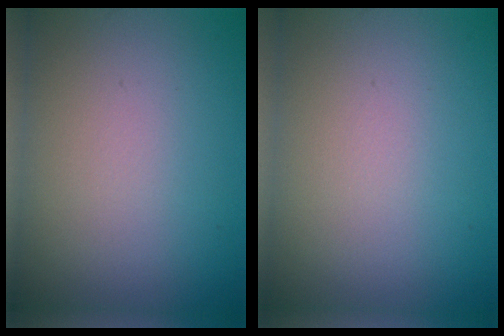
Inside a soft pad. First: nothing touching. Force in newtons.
{"total": 0.0}